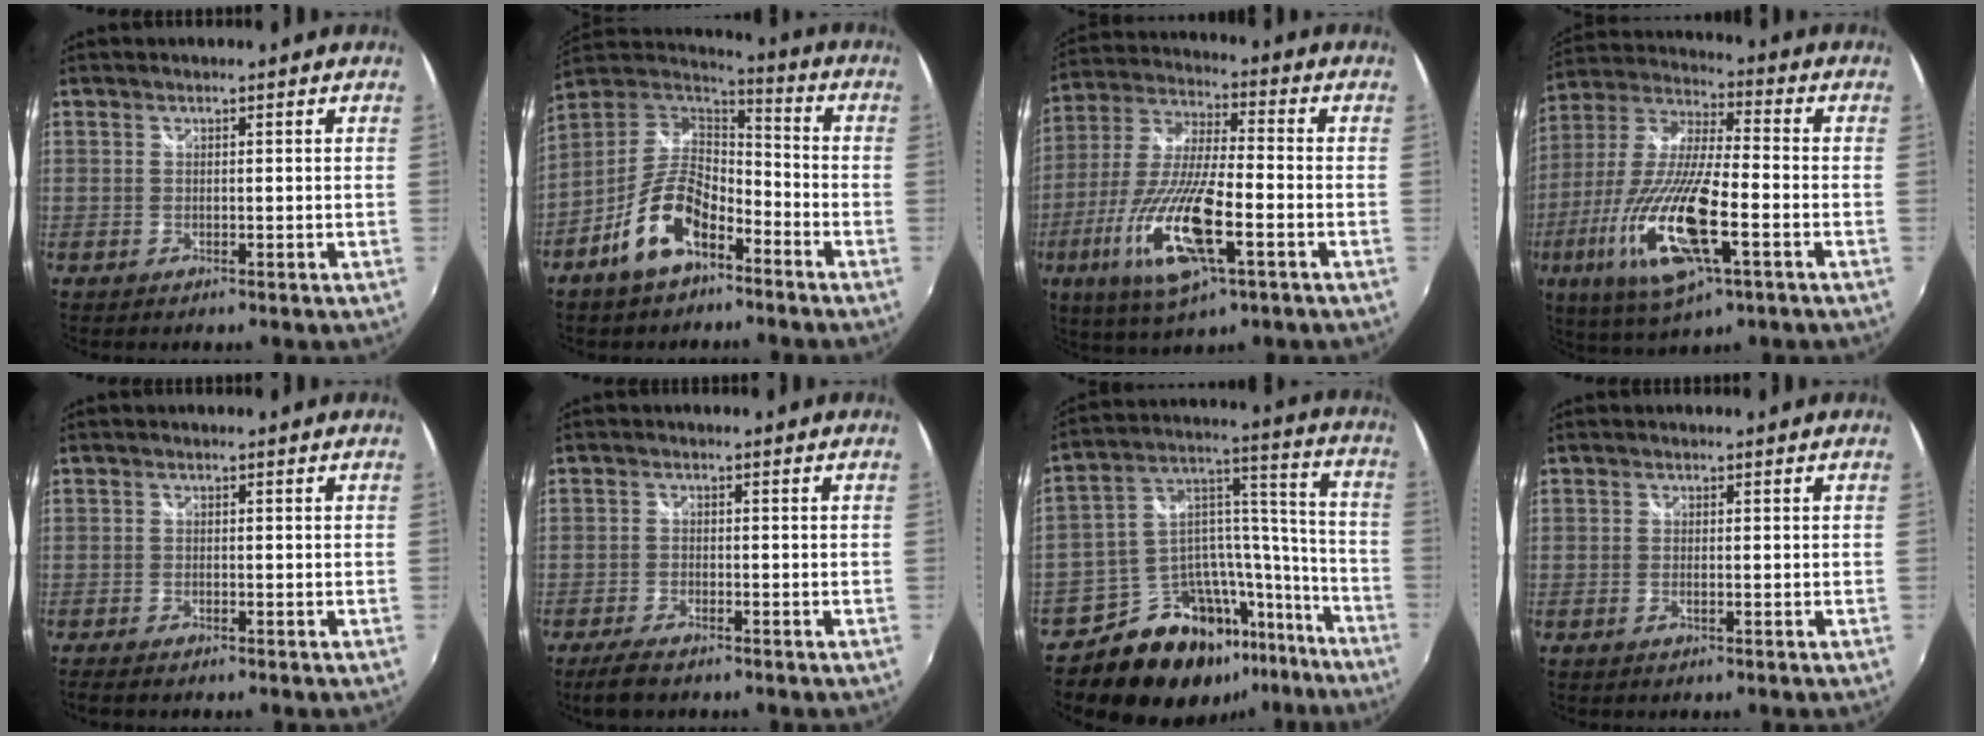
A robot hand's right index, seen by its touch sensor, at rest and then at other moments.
{"total": 13.9, "force": [-7.4, 6.9, 9.5], "torque": [-0.198, 0.006, -0.135]}
{"total": 18.6, "force": [-7.1, 4.8, 16.5], "torque": [-0.343, -0.031, -0.135]}
{"total": 21.0, "force": [-7.6, 5.6, 18.7], "torque": [-0.383, -0.039, -0.145]}
{"total": 2.5, "force": [-2.1, 0.7, 1.2], "torque": [-0.029, -0.012, -0.038]}
{"total": 4.9, "force": [-3.9, 1.5, 2.7], "torque": [-0.071, -0.012, -0.073]}
{"total": 23.0, "force": [-15.9, 13.3, 10.0], "torque": [-0.177, 0.077, -0.219]}
{"total": 0.9, "force": [-0.3, 0.2, 0.9], "torque": [-0.018, -0.001, -0.007]}